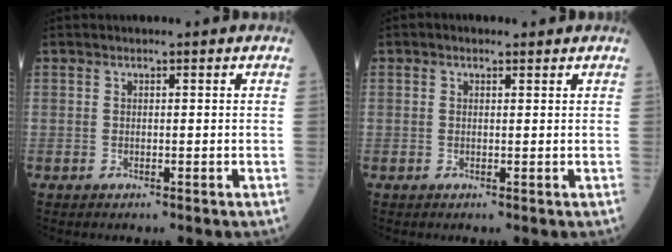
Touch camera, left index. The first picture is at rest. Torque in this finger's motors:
{"motor_torque": [0.82, -1.04, 0.06, 0.03]}